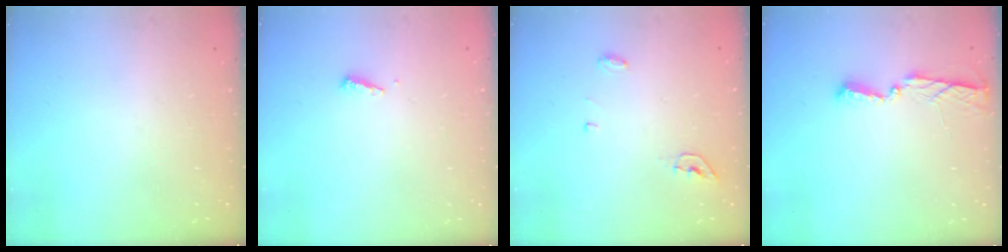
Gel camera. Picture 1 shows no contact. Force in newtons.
{"total": 4.0, "press": 4.0, "slide": 0.4}
{"total": 4.5, "press": 4.2, "slide": 1.5}
{"total": 4.0, "press": 4.0, "slide": 0.5}